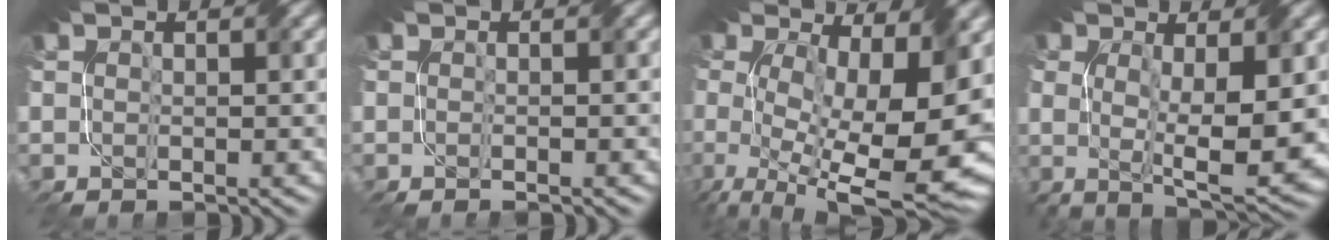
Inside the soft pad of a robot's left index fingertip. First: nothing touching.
{"total": 1.4, "force": [-0.8, 0.4, 1.0], "torque": [0.003, 0.002, -0.009]}
{"total": 15.2, "force": [-1.8, 7.0, 13.3], "torque": [-0.200, -0.031, 0.000]}
{"total": 6.9, "force": [0.6, 2.8, 6.3], "torque": [-0.112, -0.013, 0.020]}